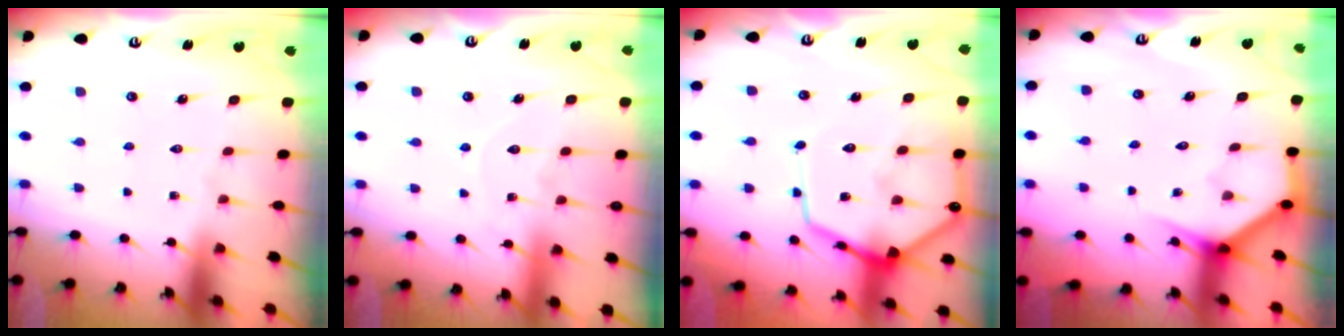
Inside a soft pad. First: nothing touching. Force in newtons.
{"total": 7.1, "press": 7.1, "slide": 0.7}
{"total": 15.1, "press": 15.0, "slide": 1.5}
{"total": 3.7, "press": 3.7, "slide": 0.4}